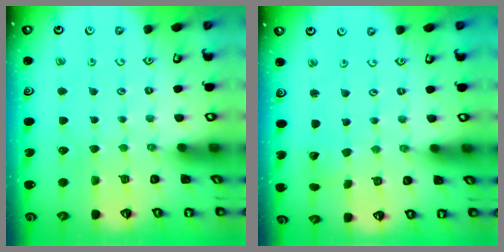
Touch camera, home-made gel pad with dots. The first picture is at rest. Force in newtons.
{"total": 1.9, "press": 1.9, "slide": 0.0}